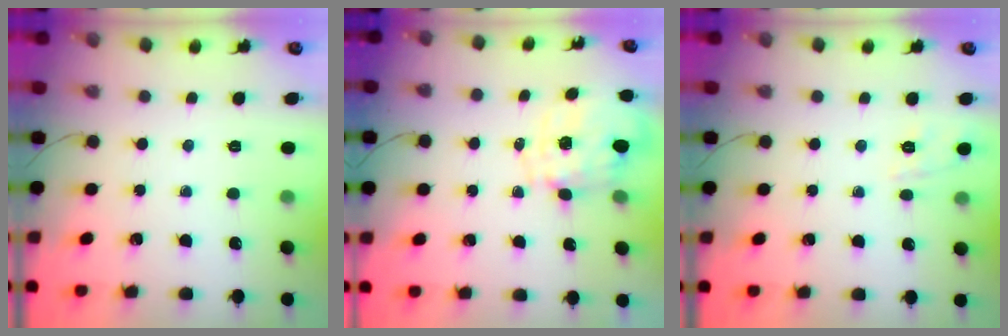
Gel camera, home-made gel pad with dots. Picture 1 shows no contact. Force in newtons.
{"total": 1.3, "press": 1.2, "slide": 0.4}
{"total": 1.7, "press": 0.1, "slide": 1.7}